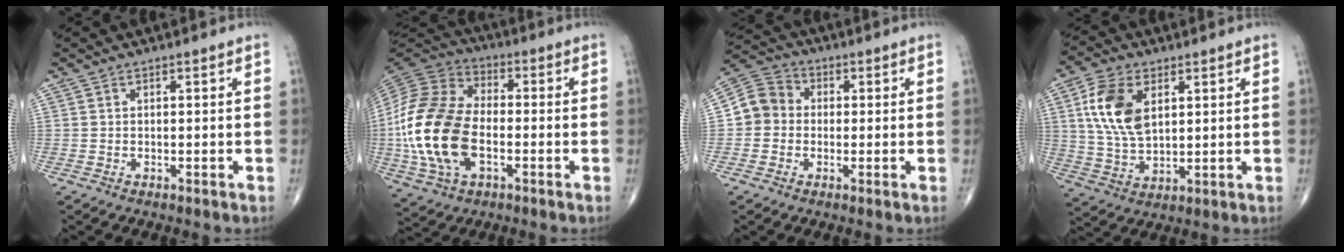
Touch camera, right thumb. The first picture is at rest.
{"total": 21.1, "force": [-3.4, 12.8, 16.5], "torque": [-0.343, 0.010, -0.065]}
{"total": 7.2, "force": [-0.3, 6.6, 2.8], "torque": [-0.035, 0.024, -0.020]}
{"total": 11.8, "force": [3.6, 6.9, 8.9], "torque": [-0.170, -0.010, 0.072]}